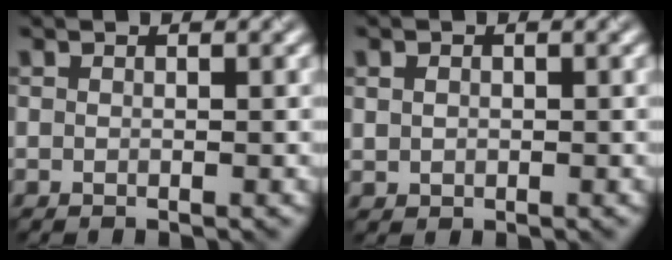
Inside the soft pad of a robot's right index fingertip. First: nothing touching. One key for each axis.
{"total": 1.1, "fx": 0.2, "fy": 1.0, "fz": 0.4, "tx": -0.006, "ty": -0.002, "tz": 0.006}